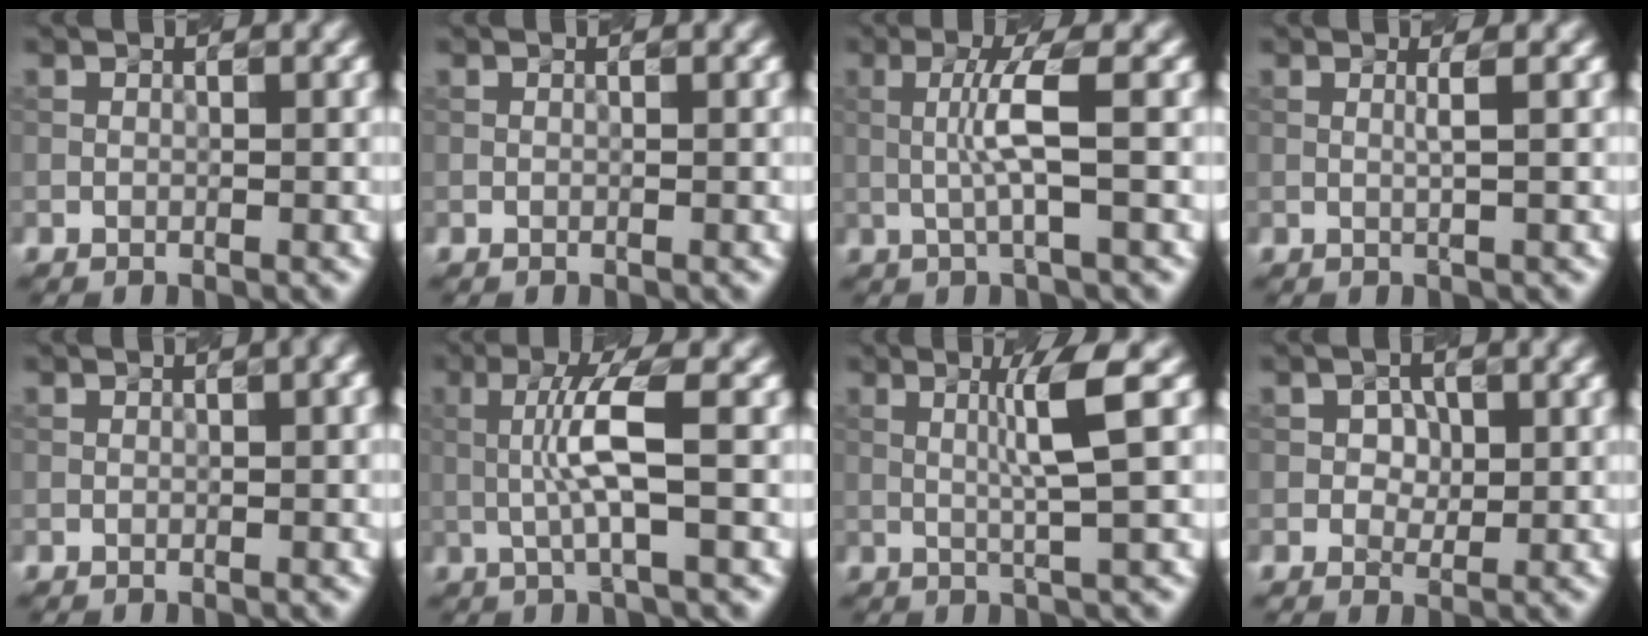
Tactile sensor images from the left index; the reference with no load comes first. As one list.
[{"total": 0.0}, {"total": 3.3, "force": [-0.1, 0.1, 3.3], "torque": [-0.071, 0.003, -0.001]}, {"total": 1.1, "force": [0.2, 0.2, 1.1], "torque": [-0.016, 0.002, -0.003]}, {"total": 1.3, "force": [0.3, 0.3, 1.2], "torque": [-0.017, 0.007, 0.003]}, {"total": 4.3, "force": [-0.1, 0.4, 4.3], "torque": [-0.088, 0.006, -0.002]}, {"total": 3.7, "force": [0.7, 0.0, 3.6], "torque": [-0.068, 0.001, 0.015]}, {"total": 2.2, "force": [0.4, 1.6, 1.4], "torque": [-0.019, 0.001, 0.002]}]